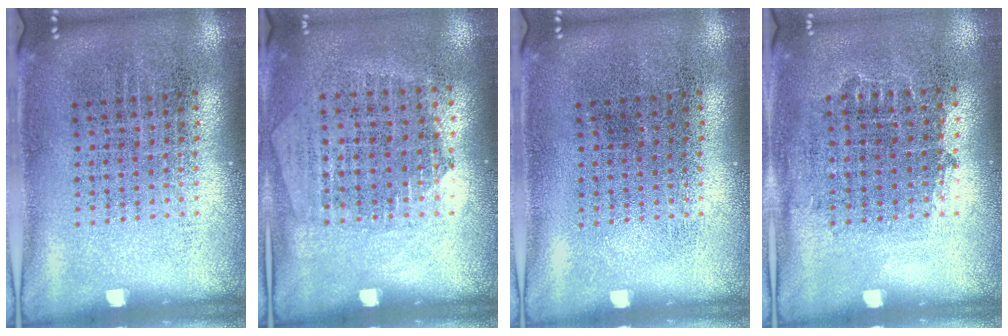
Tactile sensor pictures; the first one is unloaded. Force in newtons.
{"total": 1.3, "press": 1.2, "slide": 0.5}
{"total": 0.0}
{"total": 0.8, "press": 0.7, "slide": 0.3}